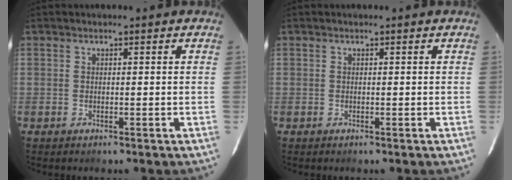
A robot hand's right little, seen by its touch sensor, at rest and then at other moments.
{"total": 0.0}